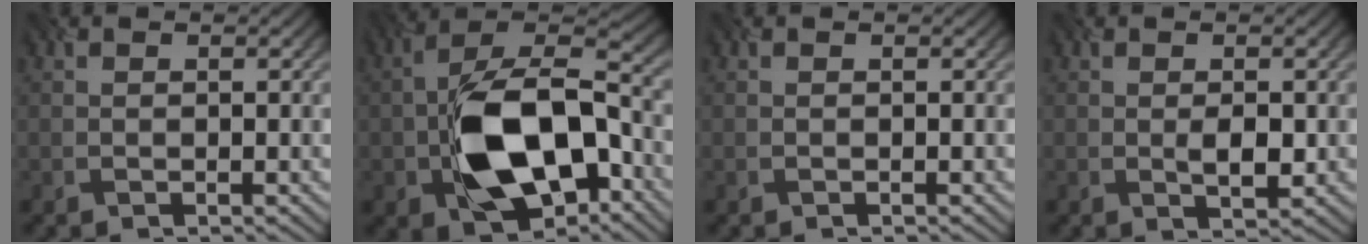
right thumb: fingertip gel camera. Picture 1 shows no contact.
{"total": 13.9, "force": [-3.9, 8.4, 10.4], "torque": [-0.198, -0.024, -0.065]}
{"total": 0.0}
{"total": 2.2, "force": [-0.3, 1.1, 1.8], "torque": [-0.043, -0.002, 0.001]}